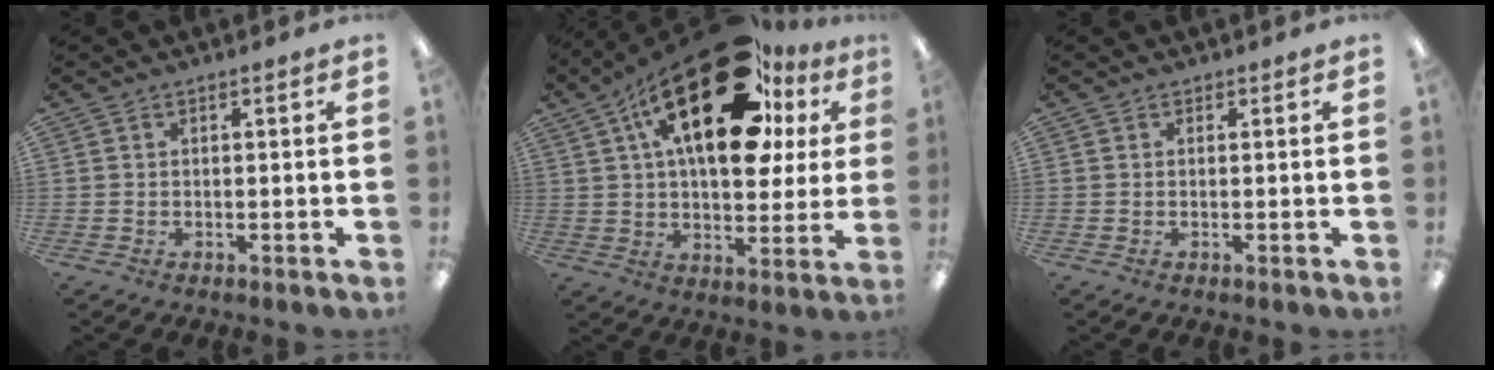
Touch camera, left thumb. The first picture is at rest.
{"total": 27.9, "force": [13.7, 12.6, 20.8], "torque": [-0.328, -0.059, 0.225]}
{"total": 0.0}